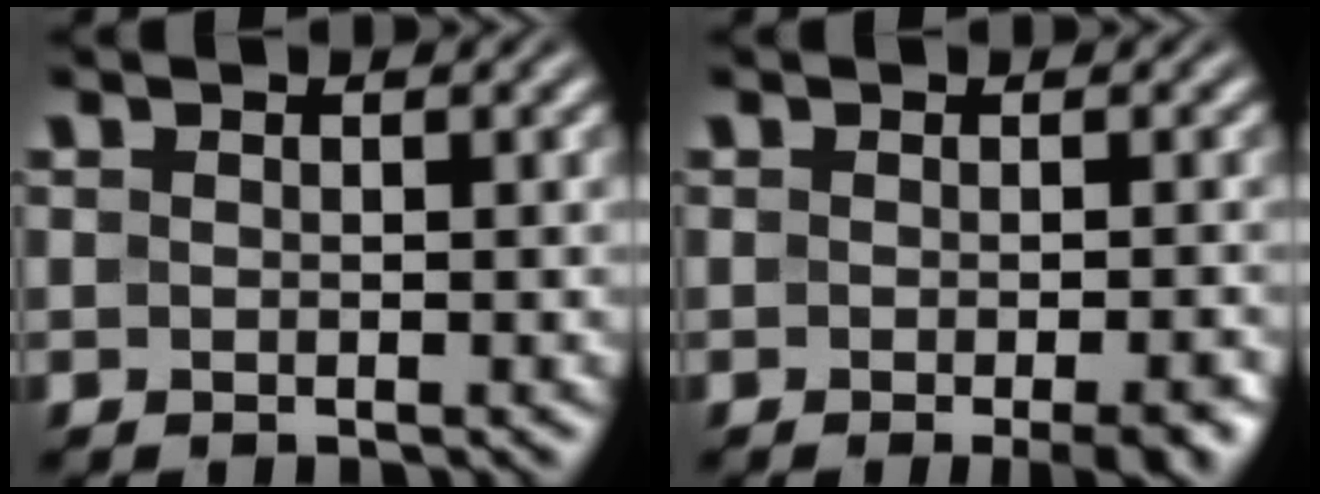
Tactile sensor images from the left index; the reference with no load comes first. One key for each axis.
{"total": 3.5, "fx": -1.5, "fy": 0.8, "fz": 3.0, "tx": -0.030, "ty": -0.001, "tz": -0.018}